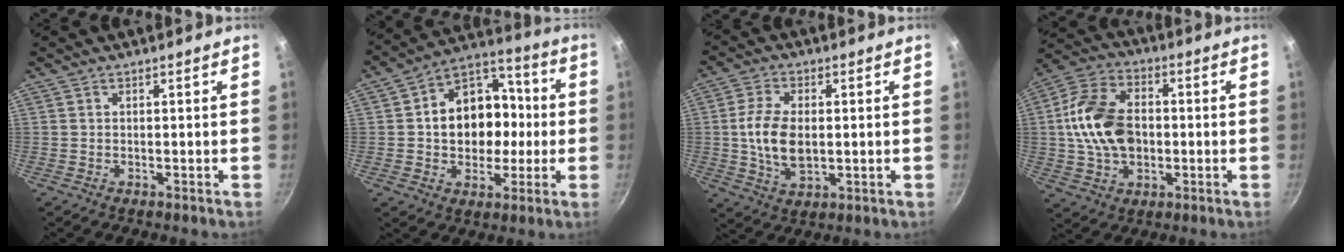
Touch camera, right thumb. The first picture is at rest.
{"total": 16.5, "force": [-0.2, 13.1, 10.2], "torque": [-0.117, 0.034, -0.010]}
{"total": 9.8, "force": [0.1, 5.8, 8.0], "torque": [-0.151, -0.001, 0.003]}
{"total": 15.6, "force": [0.0, 10.8, 11.3], "torque": [-0.193, 0.023, -0.010]}